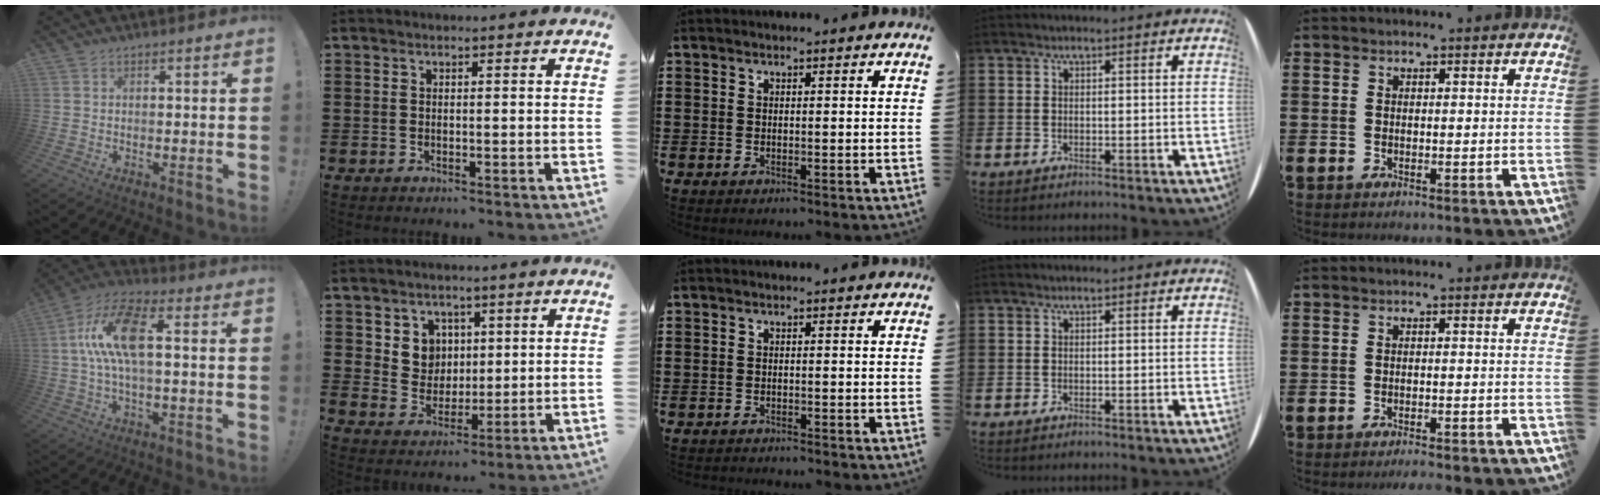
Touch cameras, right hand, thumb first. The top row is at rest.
{"thumb": {"total": 14.8, "force": [1.5, 6.2, 13.4], "torque": [-0.245, 0.006, 0.022]}, "index": {"total": 5.6, "force": [2.2, 5.0, 1.1], "torque": [-0.042, 0.008, 0.039]}, "middle": {"total": 0.9, "force": [-0.9, 0.0, 0.0], "torque": [-0.002, 0.001, -0.019]}, "little": {"total": 1.3, "force": [-1.2, -0.1, 0.2], "torque": [-0.004, 0.001, -0.025]}}